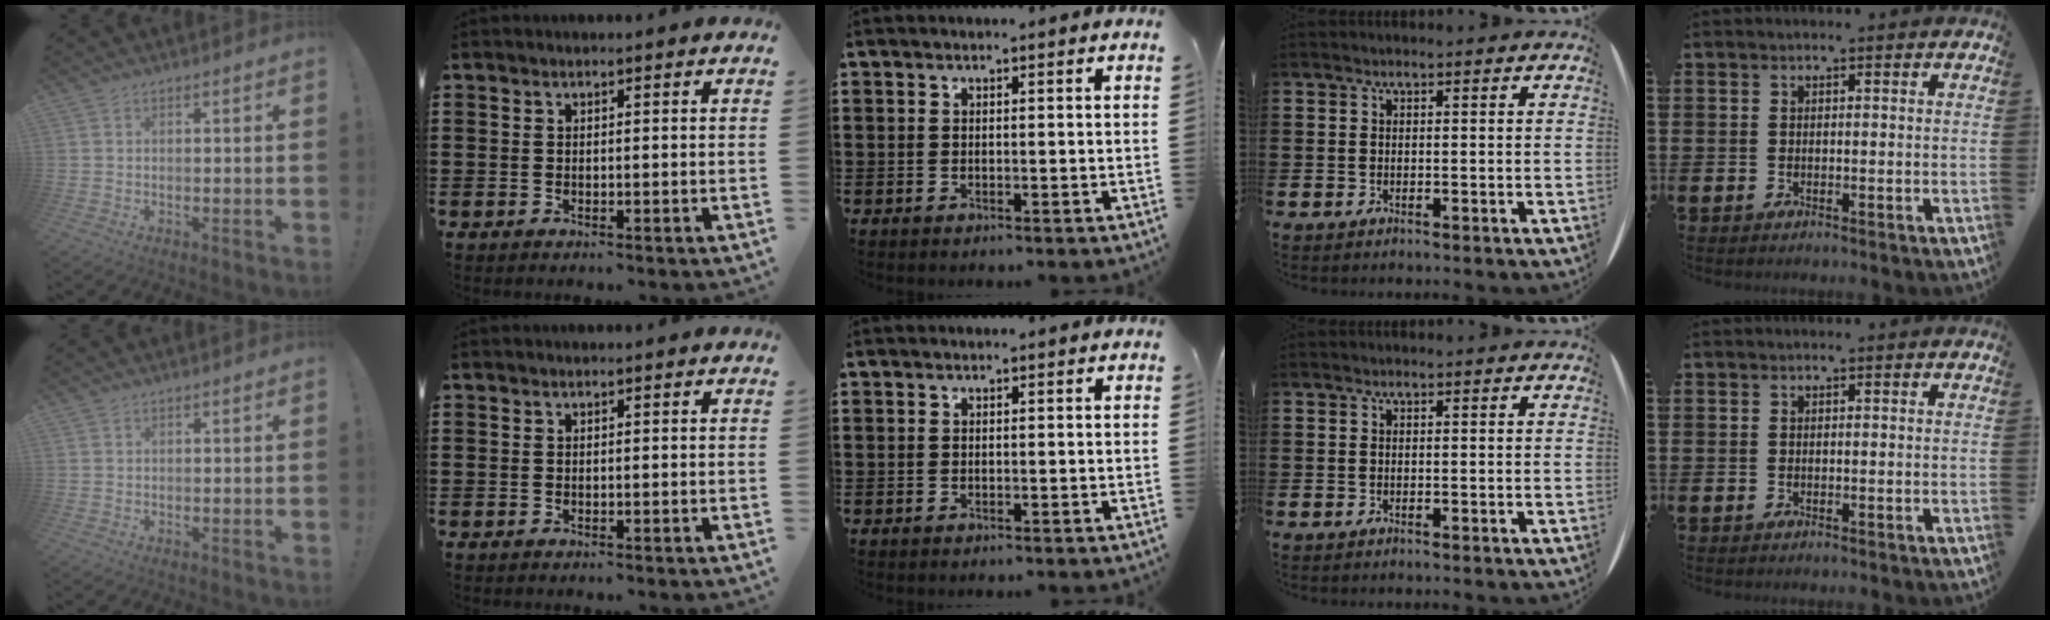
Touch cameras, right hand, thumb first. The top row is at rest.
{}